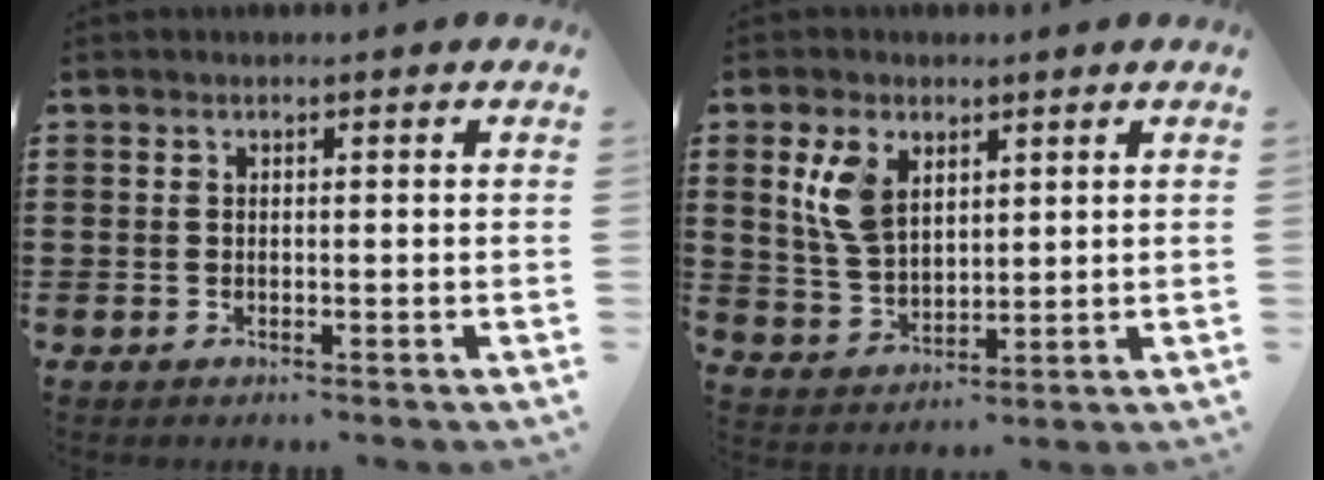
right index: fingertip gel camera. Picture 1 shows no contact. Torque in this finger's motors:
{"motor_torque": [0.49, 0.33, 0.38, 0.13]}